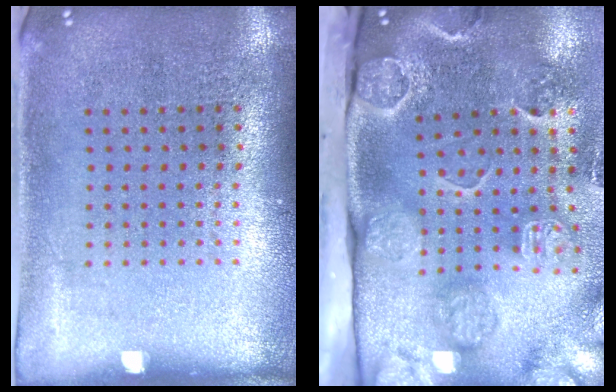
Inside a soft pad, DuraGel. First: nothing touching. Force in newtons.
{"total": 4.7, "press": 3.4, "slide": 3.2}